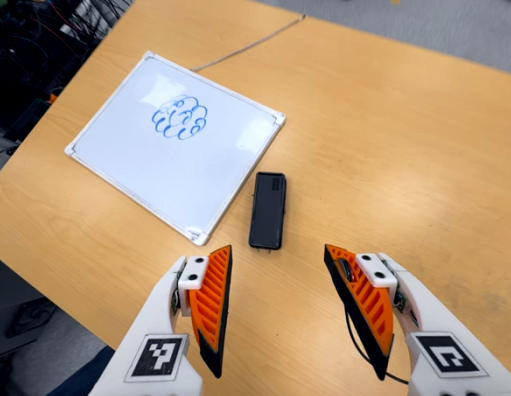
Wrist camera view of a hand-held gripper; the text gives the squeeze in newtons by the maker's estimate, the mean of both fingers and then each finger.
{"total": 0.0}